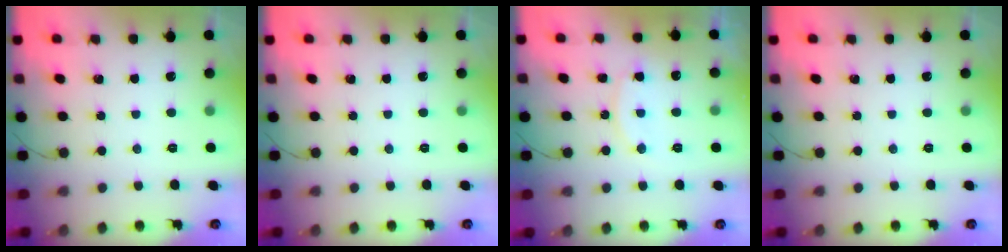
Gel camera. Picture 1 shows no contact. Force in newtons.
{"total": 0.0}
{"total": 10.0, "press": 10.0, "slide": 0.8}
{"total": 0.0}